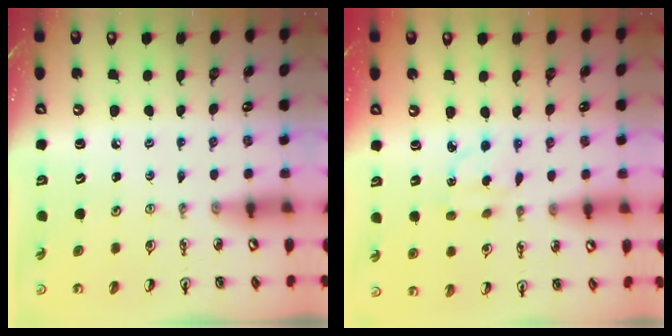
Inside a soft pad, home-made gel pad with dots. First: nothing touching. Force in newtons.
{"total": 2.9, "press": 2.9, "slide": 0.6}